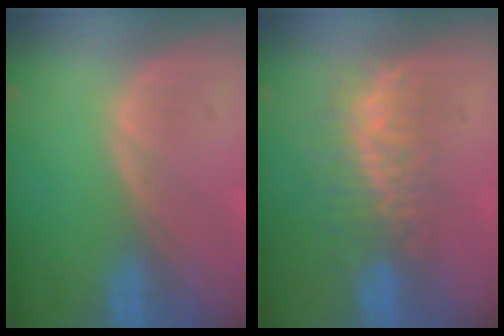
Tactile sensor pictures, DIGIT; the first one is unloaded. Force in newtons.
{"total": 8.3, "press": 6.9, "slide": 4.6}